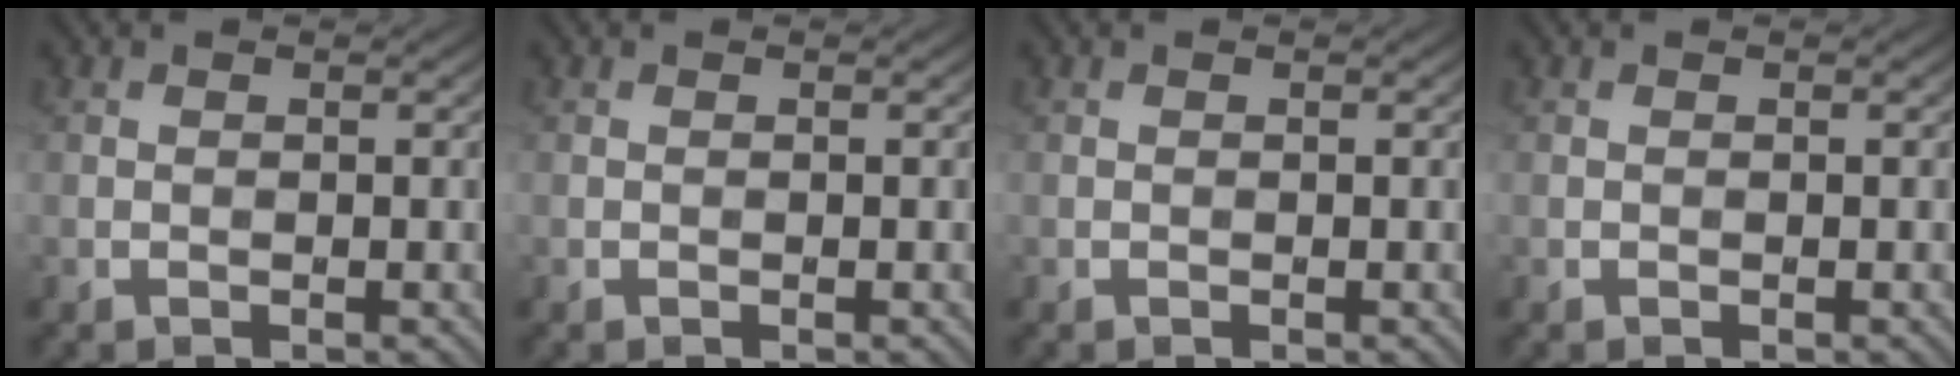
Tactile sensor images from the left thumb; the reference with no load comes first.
{"total": 0.0}
{"total": 0.0}
{"total": 0.0}